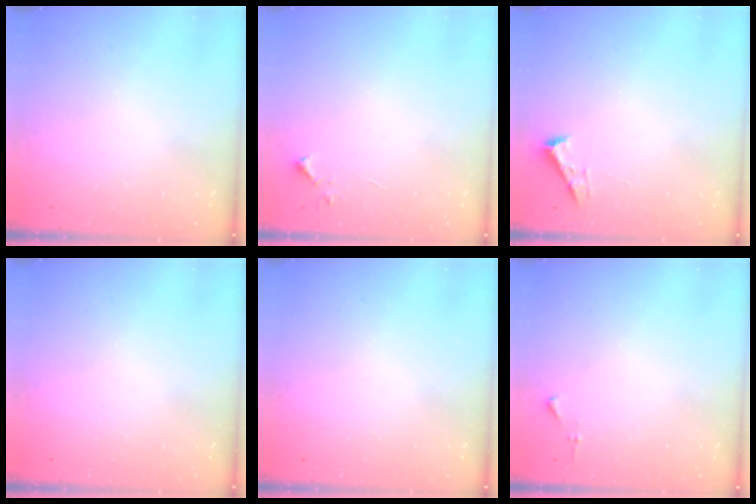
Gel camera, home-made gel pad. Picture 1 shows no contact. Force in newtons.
{"total": 3.8, "press": 3.8, "slide": 0.5}
{"total": 2.5, "press": 2.5, "slide": 0.3}
{"total": 0.0}
{"total": 0.0}
{"total": 3.7, "press": 3.7, "slide": 0.5}